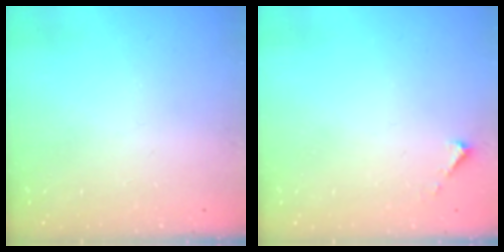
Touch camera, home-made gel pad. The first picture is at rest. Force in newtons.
{"total": 2.1, "press": 2.1, "slide": 0.2}